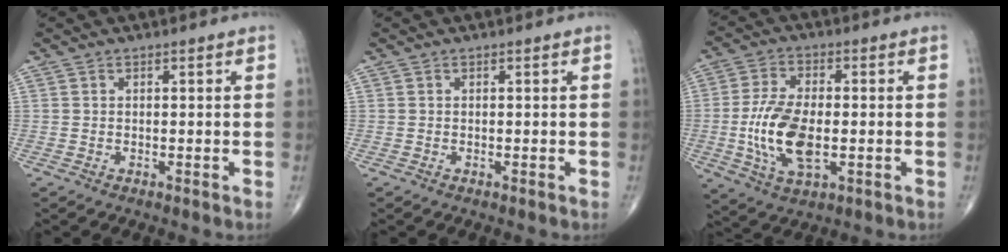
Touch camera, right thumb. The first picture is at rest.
{"total": 0.0}
{"total": 12.6, "force": [-1.8, 6.2, 10.8], "torque": [-0.217, -0.001, -0.031]}